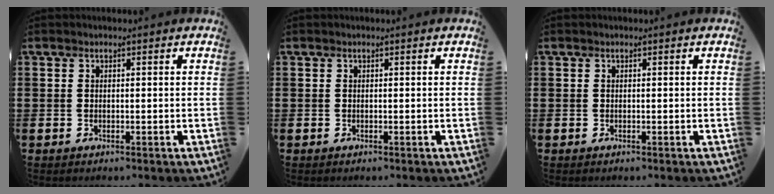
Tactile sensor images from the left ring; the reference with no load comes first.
{"total": 0.0}
{"total": 0.0}